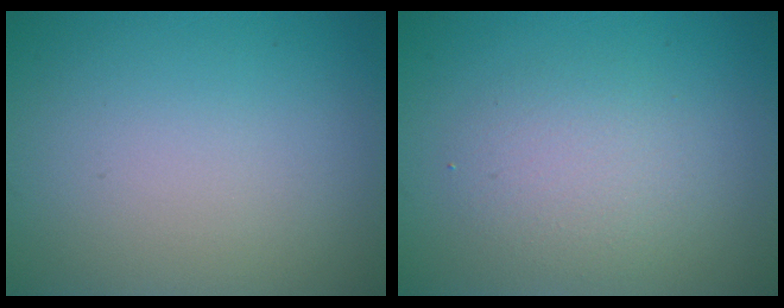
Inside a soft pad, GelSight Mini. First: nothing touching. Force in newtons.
{"total": 2.8, "press": 2.8, "slide": 0.1}